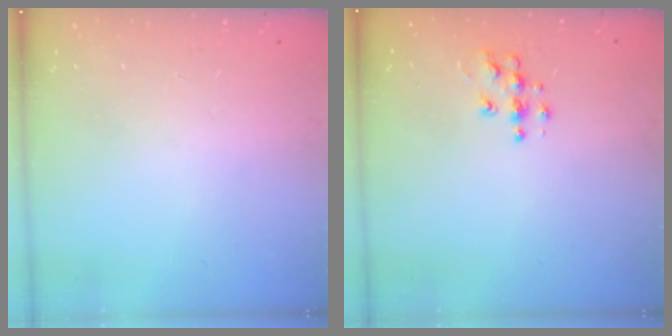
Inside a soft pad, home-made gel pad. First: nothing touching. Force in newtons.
{"total": 6.2, "press": 6.2, "slide": 0.2}